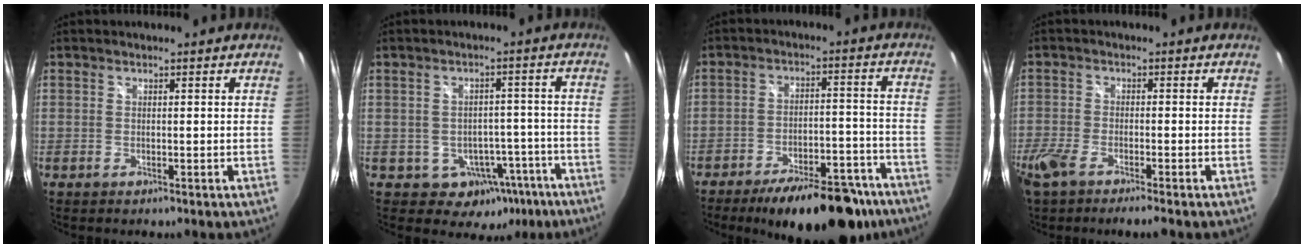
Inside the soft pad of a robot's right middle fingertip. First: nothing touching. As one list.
[{"total": 9.1, "force": [-5.1, 7.0, 2.8], "torque": [-0.047, 0.036, -0.037]}, {"total": 19.3, "force": [-15.0, 6.5, 10.2], "torque": [-0.154, -0.001, -0.198]}, {"total": 7.2, "force": [-5.4, 1.3, 4.6], "torque": [-0.120, -0.025, -0.103]}]